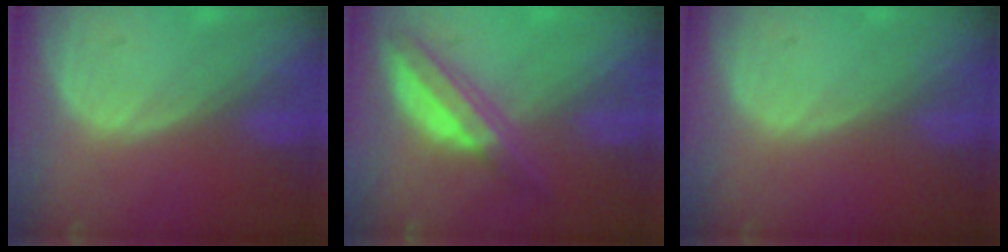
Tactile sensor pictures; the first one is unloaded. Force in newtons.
{"total": 6.7, "press": 5.6, "slide": 3.7}
{"total": 0.0}